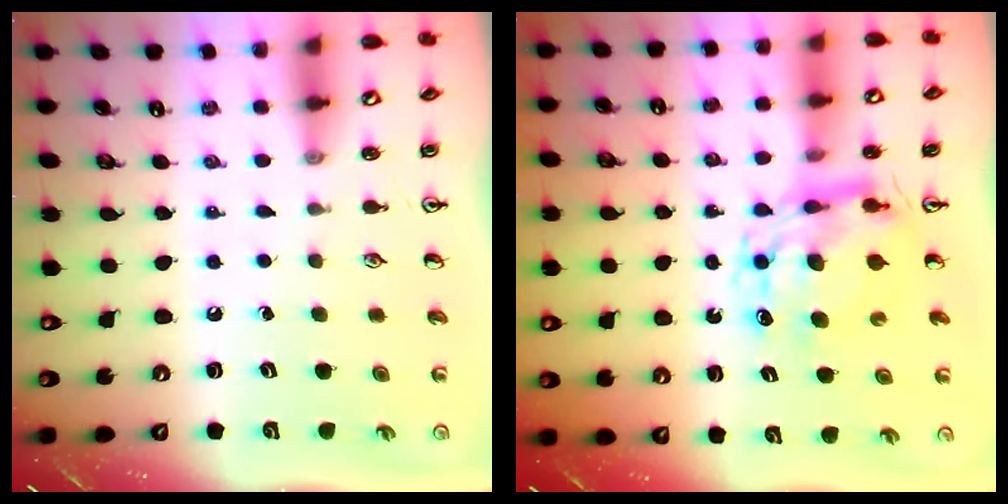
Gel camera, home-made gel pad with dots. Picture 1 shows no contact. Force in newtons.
{"total": 9.5, "press": 9.5, "slide": 1.0}